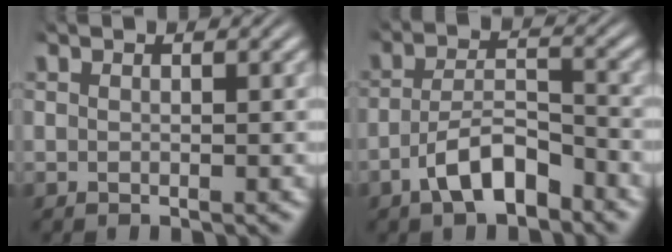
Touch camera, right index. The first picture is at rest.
{"total": 5.0, "force": [-3.4, 2.0, 3.1], "torque": [-0.047, -0.008, -0.054]}